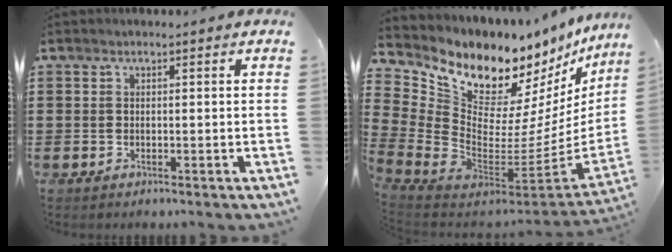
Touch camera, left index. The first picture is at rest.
{"total": 9.2, "force": [7.1, 4.5, 3.8], "torque": [-0.084, -0.095, 0.119]}